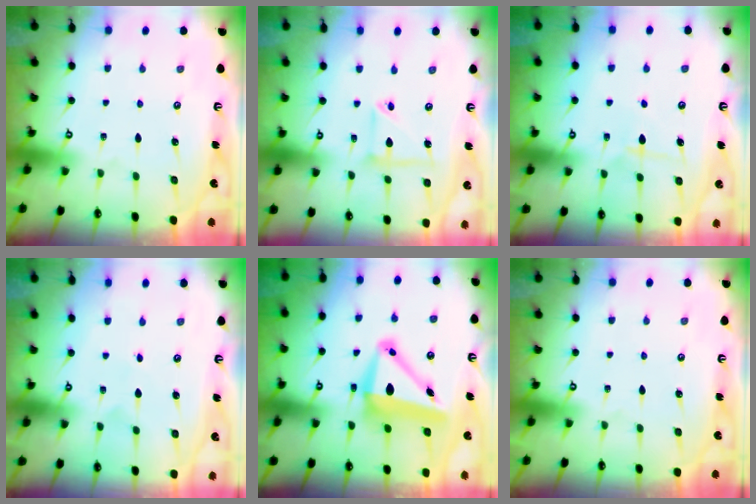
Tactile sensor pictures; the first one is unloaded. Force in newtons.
{"total": 7.2, "press": 7.2, "slide": 0.6}
{"total": 7.0, "press": 7.0, "slide": 0.5}
{"total": 3.0, "press": 3.0, "slide": 0.3}
{"total": 10.6, "press": 10.4, "slide": 2.2}
{"total": 0.0}